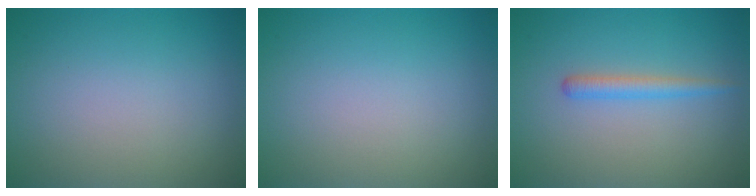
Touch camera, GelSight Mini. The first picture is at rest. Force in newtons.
{"total": 0.0}
{"total": 1.7, "press": 1.7, "slide": 0.2}